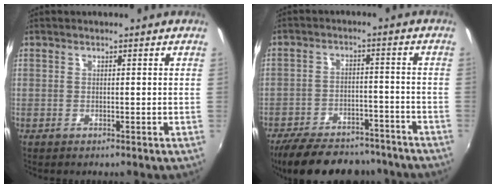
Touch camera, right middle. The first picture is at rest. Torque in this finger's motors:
{"motor_torque": [1.04, -1.10, 0.11, 0.06]}